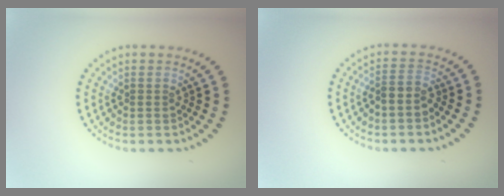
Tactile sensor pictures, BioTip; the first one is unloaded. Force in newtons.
{"total": 1.8, "press": 1.6, "slide": 0.9}